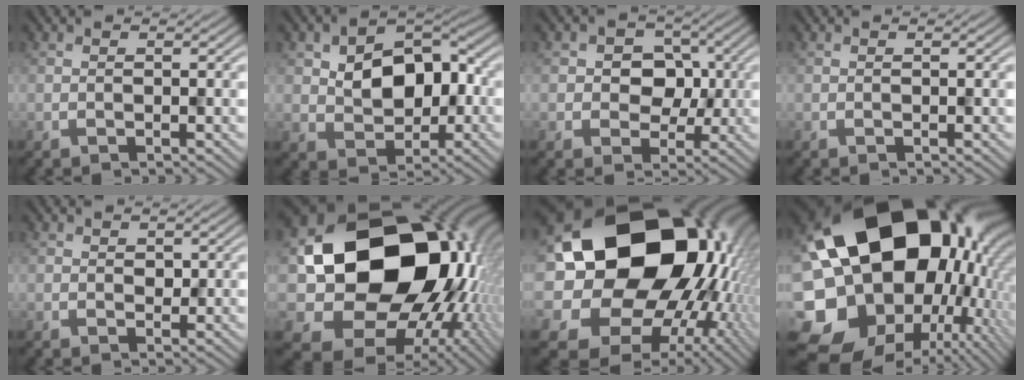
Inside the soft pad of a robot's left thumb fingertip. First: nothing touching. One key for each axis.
{"total": 8.3, "fx": 1.2, "fy": 5.9, "fz": 5.6, "tx": -0.094, "ty": 0.010, "tz": 0.016}
{"total": 4.3, "fx": 0.6, "fy": 3.9, "fz": 1.7, "tx": -0.011, "ty": 0.005, "tz": -0.004}
{"total": 0.0}
{"total": 1.0, "fx": 0.7, "fy": 0.7, "fz": 0.1, "tx": -0.002, "ty": 0.002, "tz": 0.015}
{"total": 20.8, "fx": 1.7, "fy": 16.9, "fz": 11.9, "tx": -0.251, "ty": -0.047, "tz": 0.070}
{"total": 22.2, "fx": 3.8, "fy": 18.1, "fz": 12.3, "tx": -0.237, "ty": -0.023, "tz": 0.074}
{"total": 22.2, "fx": 1.1, "fy": 17.7, "fz": 13.3, "tx": -0.286, "ty": -0.078, "tz": 0.057}